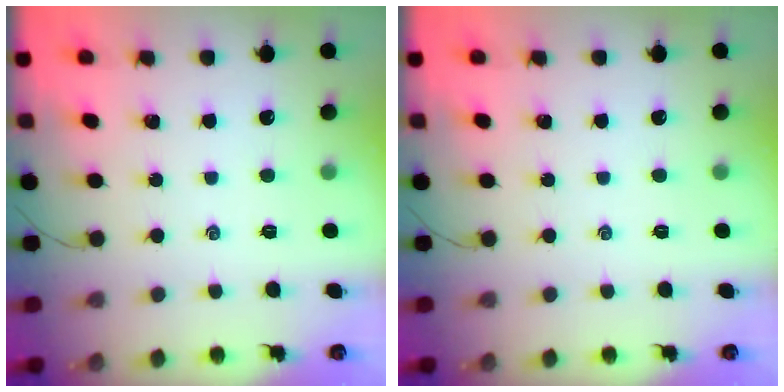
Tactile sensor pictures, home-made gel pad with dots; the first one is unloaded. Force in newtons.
{"total": 0.0}